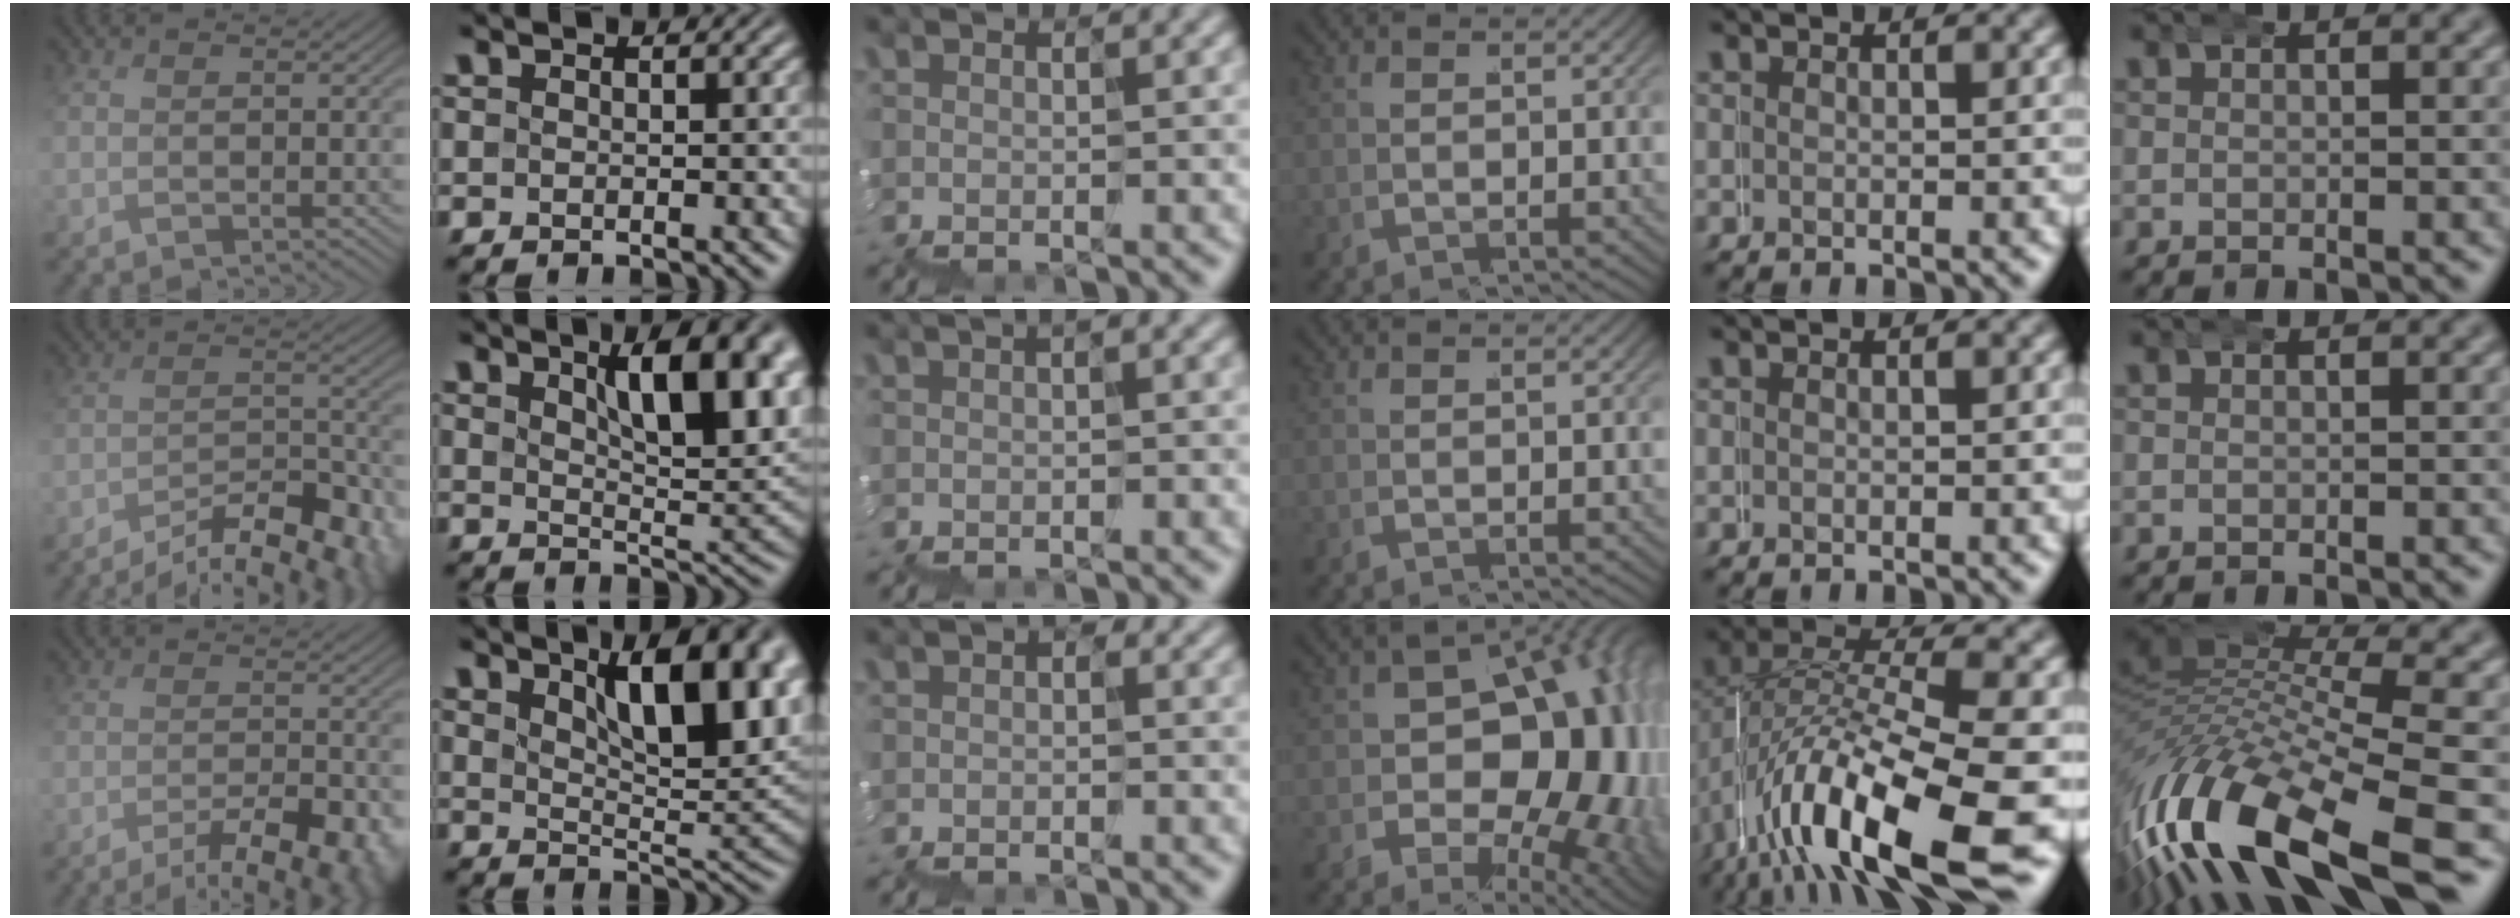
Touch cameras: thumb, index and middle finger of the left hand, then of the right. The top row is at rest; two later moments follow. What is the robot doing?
{"motion": "wrap", "object": "duck tape"}